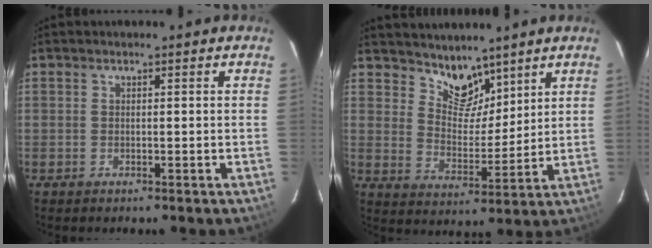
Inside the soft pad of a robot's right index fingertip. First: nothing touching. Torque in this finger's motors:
{"motor_torque": [-0.15, 0.09, -0.05, -0.01]}